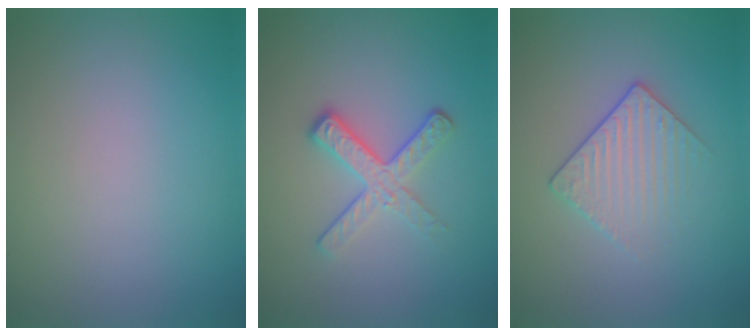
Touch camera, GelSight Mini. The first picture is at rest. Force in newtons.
{"total": 3.6, "press": 2.6, "slide": 2.5}
{"total": 2.1, "press": 1.8, "slide": 1.1}